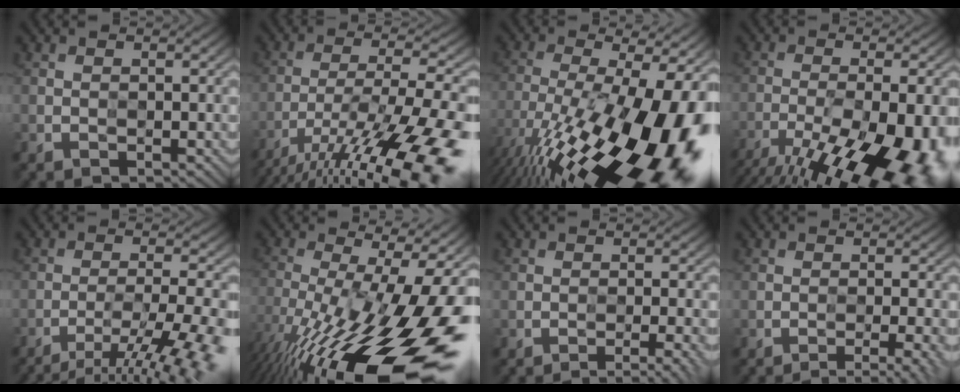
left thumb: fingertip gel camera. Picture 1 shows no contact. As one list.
[{"total": 18.6, "force": [-12.3, 4.5, 13.2], "torque": [-0.223, -0.030, -0.197]}, {"total": 21.1, "force": [-9.0, 7.3, 17.6], "torque": [-0.277, -0.023, -0.145]}, {"total": 17.1, "force": [-11.1, 5.8, 11.7], "torque": [-0.186, -0.042, -0.154]}, {"total": 12.5, "force": [-8.4, 2.4, 9.0], "torque": [-0.151, -0.009, -0.112]}, {"total": 20.7, "force": [-9.1, 5.9, 17.7], "torque": [-0.300, -0.017, -0.146]}, {"total": 4.0, "force": [-2.5, 0.6, 3.0], "torque": [-0.038, 0.009, -0.044]}, {"total": 5.2, "force": [-3.4, 1.0, 3.8], "torque": [-0.049, 0.010, -0.053]}]